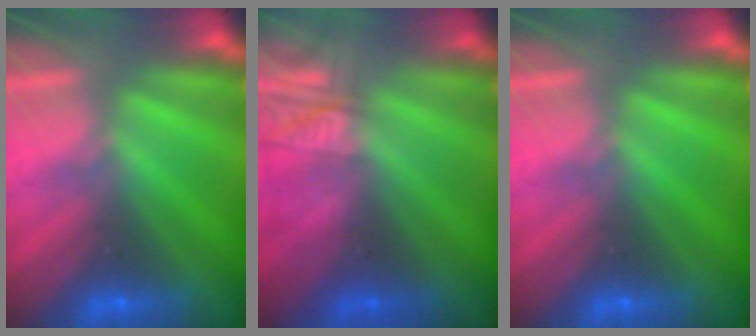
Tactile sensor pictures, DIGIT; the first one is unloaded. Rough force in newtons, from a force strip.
{"total": 2.3}
{"total": 0.0}